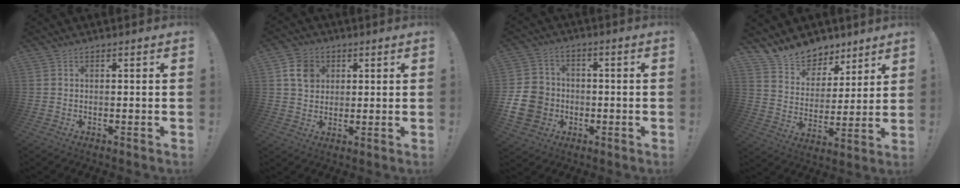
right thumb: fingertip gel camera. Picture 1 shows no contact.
{"total": 8.4, "force": [3.1, 7.0, 3.5], "torque": [-0.045, -0.004, 0.061]}
{"total": 13.4, "force": [-3.1, 11.7, 5.8], "torque": [-0.102, 0.024, -0.051]}
{"total": 10.6, "force": [8.8, 5.8, 1.0], "torque": [-0.029, -0.075, 0.168]}